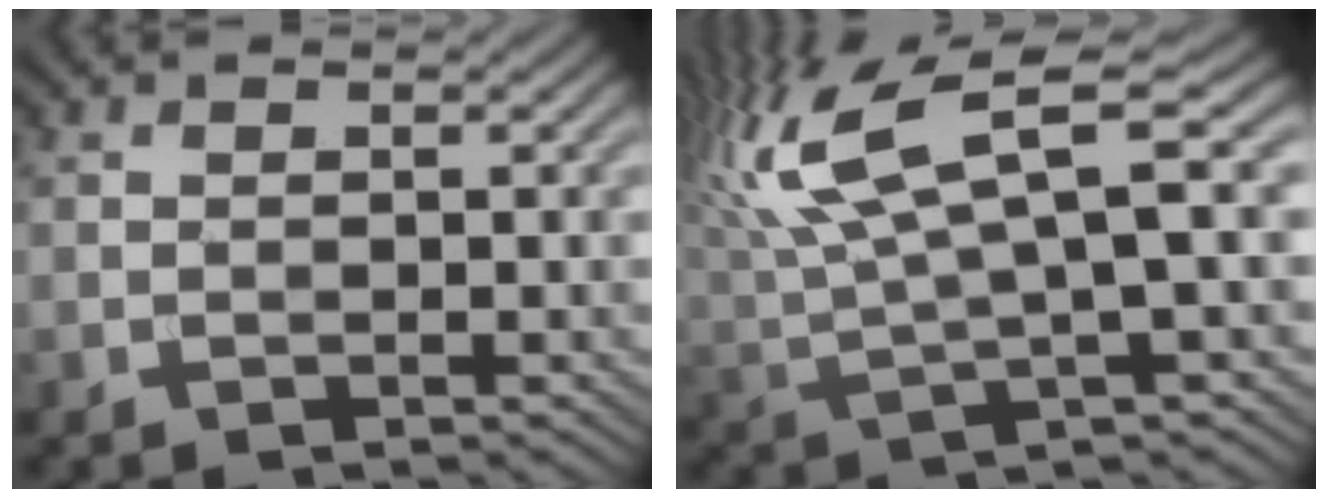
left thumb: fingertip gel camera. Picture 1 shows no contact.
{"total": 13.2, "force": [5.3, 3.4, 11.6], "torque": [-0.250, 0.019, 0.100]}